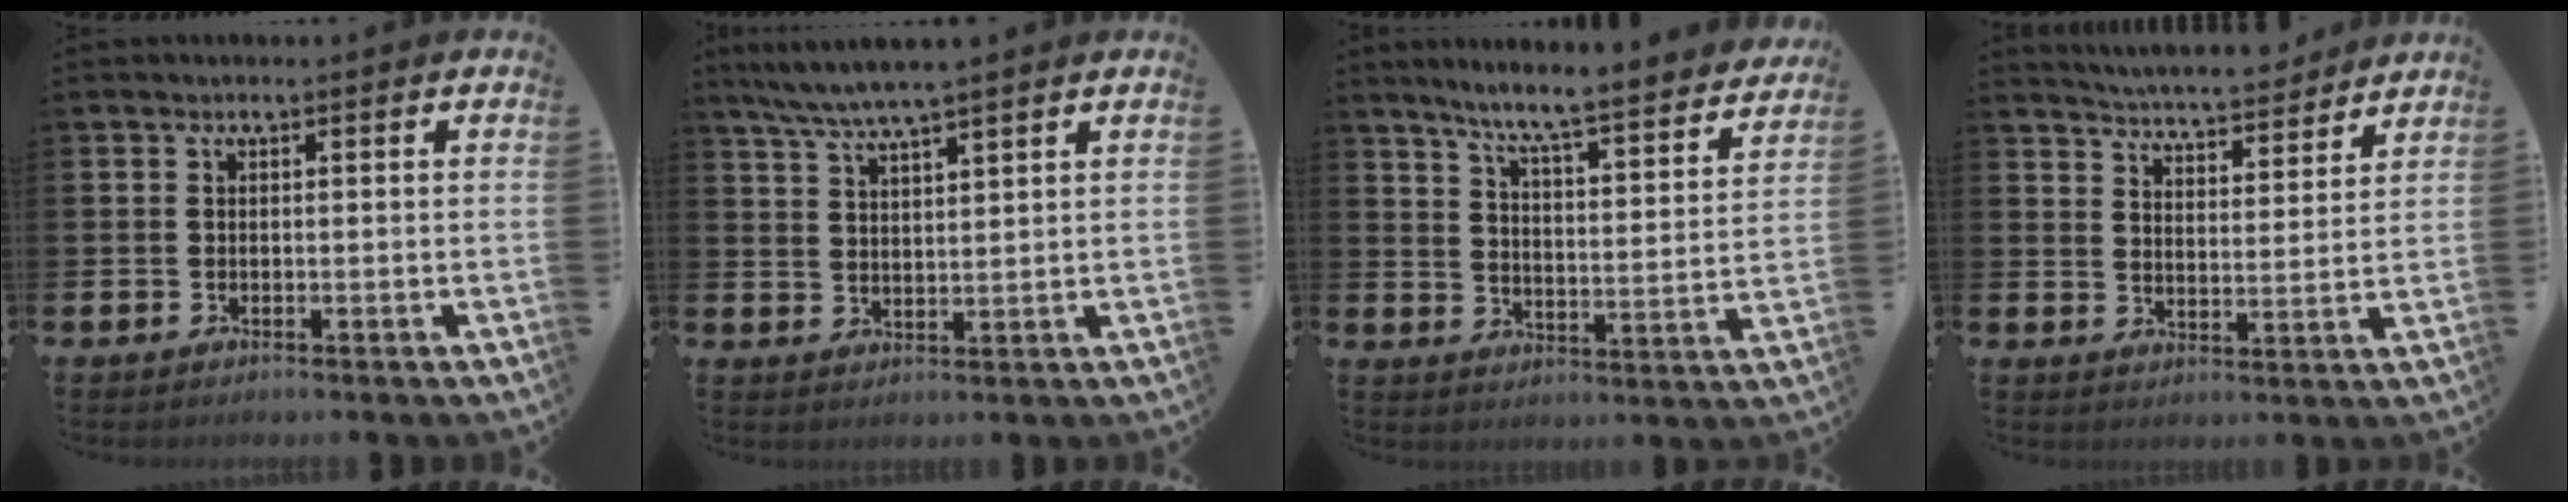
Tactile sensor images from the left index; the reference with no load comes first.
{"total": 5.2, "force": [4.8, -0.1, 2.0], "torque": [-0.057, -0.016, 0.087]}
{"total": 7.0, "force": [6.4, -0.2, 2.8], "torque": [-0.074, -0.056, 0.104]}
{"total": 5.5, "force": [5.5, 0.4, 0.4], "torque": [-0.025, -0.042, 0.095]}